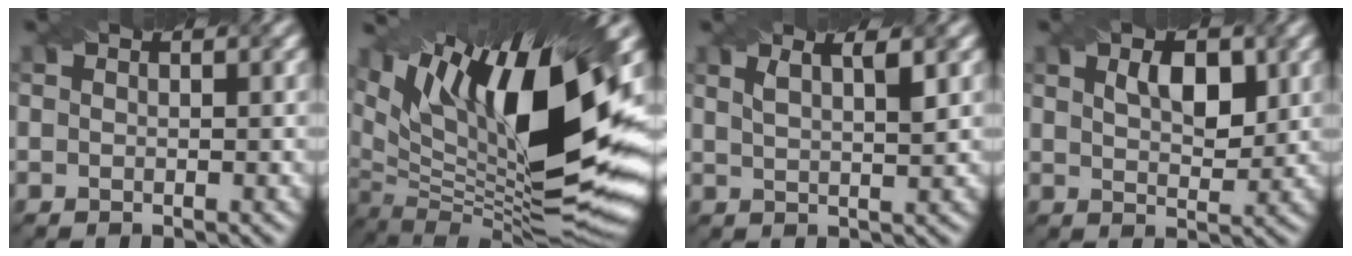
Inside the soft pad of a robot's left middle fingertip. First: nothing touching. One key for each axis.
{"total": 16.6, "fx": 6.3, "fy": 5.4, "fz": 14.4, "tx": -0.252, "ty": 0.005, "tz": 0.107}
{"total": 3.0, "fx": 1.6, "fy": 0.9, "fz": 2.4, "tx": -0.023, "ty": 0.008, "tz": 0.018}
{"total": 3.6, "fx": 1.4, "fy": 1.8, "fz": 2.8, "tx": -0.051, "ty": 0.001, "tz": 0.028}